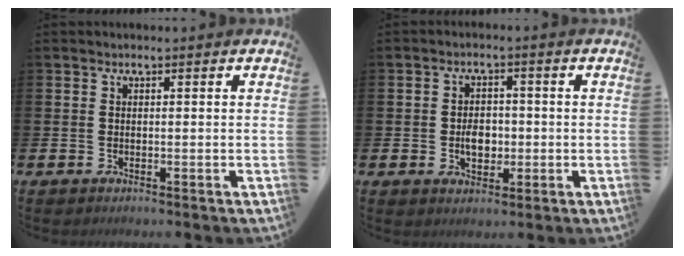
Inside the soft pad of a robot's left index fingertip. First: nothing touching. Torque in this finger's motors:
{"motor_torque": [0.77, 0.25, 0.13, 0.07]}